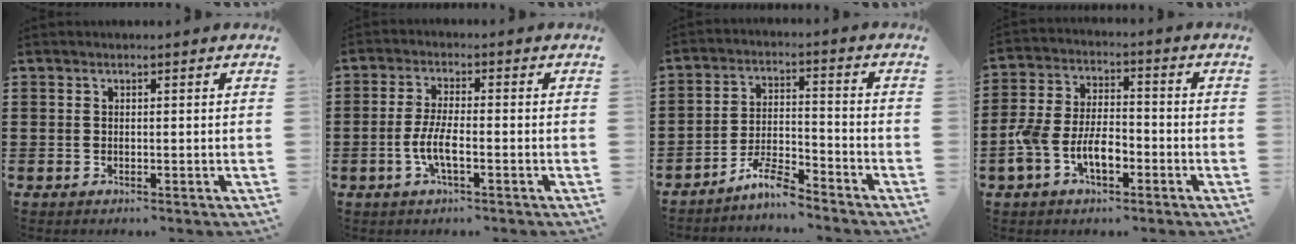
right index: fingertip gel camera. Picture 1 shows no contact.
{"total": 4.9, "force": [-1.7, 1.1, 4.5], "torque": [-0.104, -0.007, -0.040]}
{"total": 5.8, "force": [-5.1, 0.7, 2.6], "torque": [-0.060, 0.001, -0.099]}
{"total": 7.6, "force": [-3.2, 4.0, 5.6], "torque": [-0.129, 0.004, -0.064]}